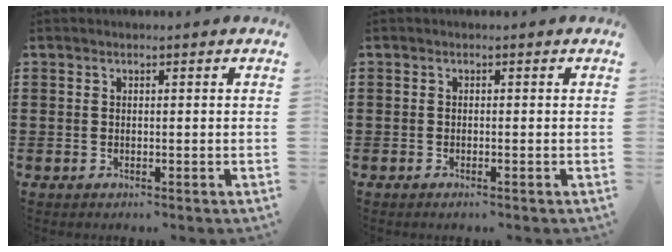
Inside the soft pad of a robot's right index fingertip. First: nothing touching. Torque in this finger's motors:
{"motor_torque": [0.25, -0.18, 0.05, 0.00]}